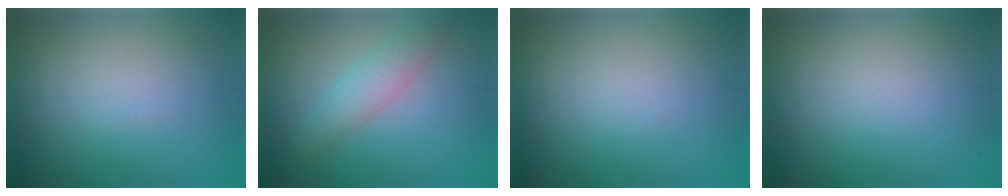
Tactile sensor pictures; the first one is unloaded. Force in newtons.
{"total": 3.0, "press": 3.0, "slide": 0.2}
{"total": 0.0}
{"total": 0.0}